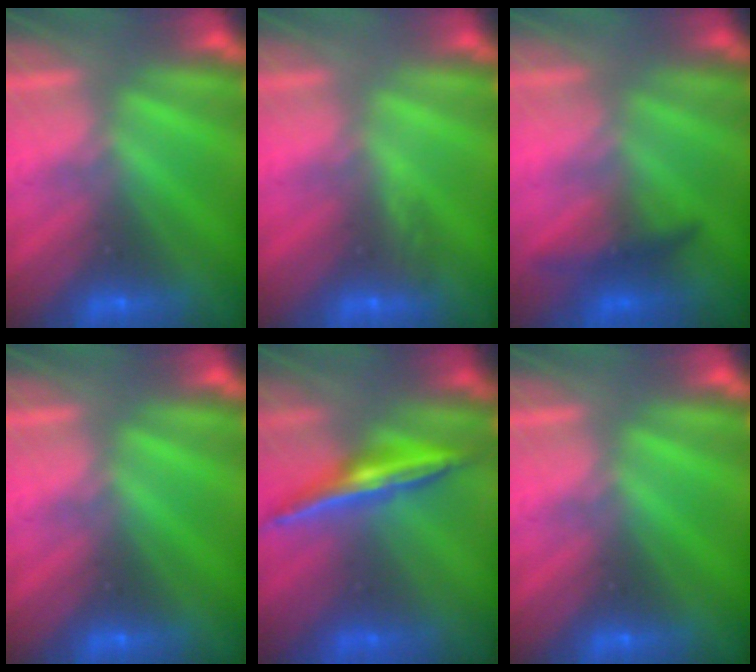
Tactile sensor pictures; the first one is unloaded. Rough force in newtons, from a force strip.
{"total": 2.8}
{"total": 1.3}
{"total": 0.0}
{"total": 1.6}
{"total": 0.0}